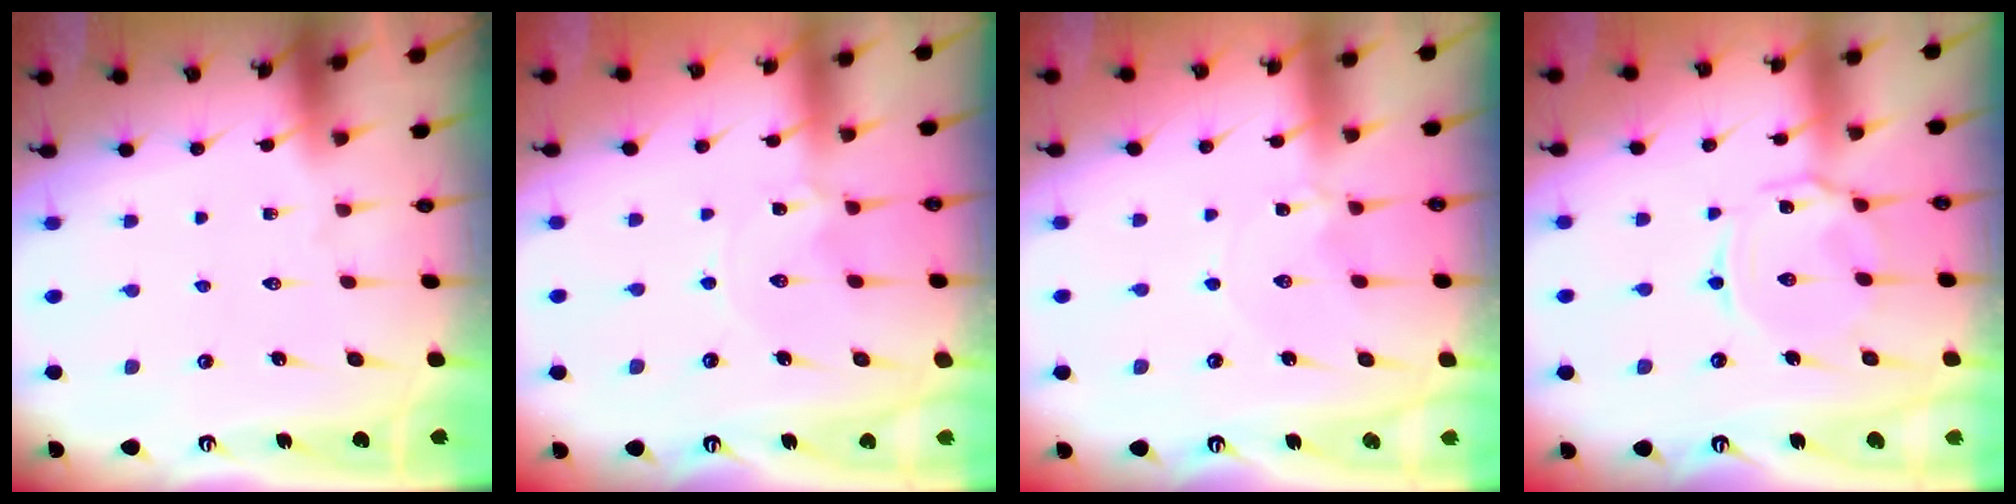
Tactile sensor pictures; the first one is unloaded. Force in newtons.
{"total": 0.0}
{"total": 0.9, "press": 0.9, "slide": 0.2}
{"total": 5.8, "press": 5.8, "slide": 0.2}